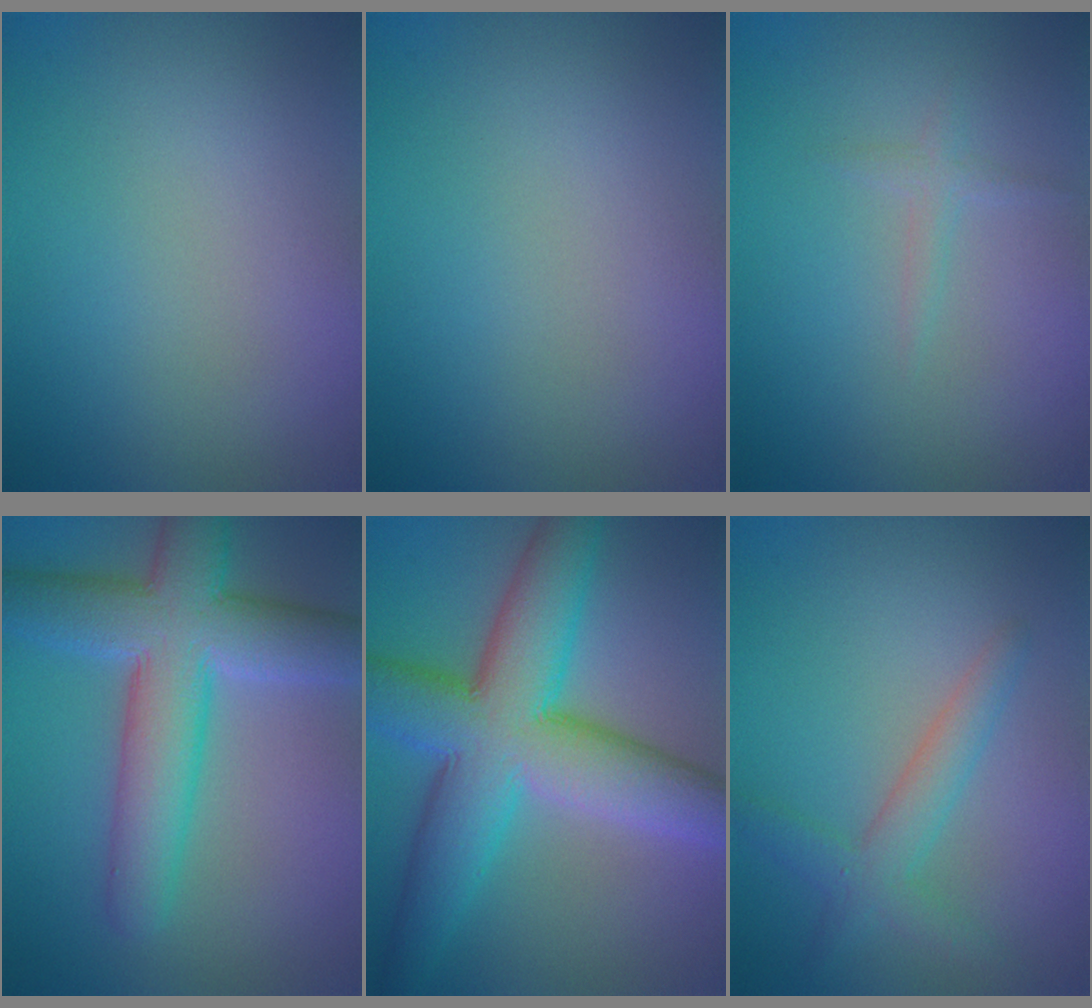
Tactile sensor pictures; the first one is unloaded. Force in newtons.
{"total": 0.0}
{"total": 1.0, "press": 1.0, "slide": 0.1}
{"total": 8.9, "press": 8.9, "slide": 0.4}
{"total": 11.3, "press": 11.3, "slide": 0.2}
{"total": 2.9, "press": 2.9, "slide": 0.1}